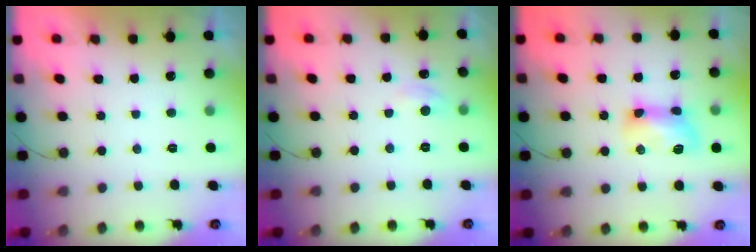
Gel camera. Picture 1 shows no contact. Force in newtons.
{"total": 5.5, "press": 5.5, "slide": 0.7}
{"total": 9.7, "press": 9.7, "slide": 0.8}